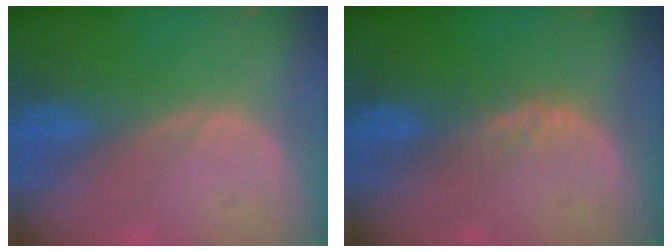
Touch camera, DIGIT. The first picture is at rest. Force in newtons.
{"total": 2.1, "press": 2.1, "slide": 0.2}